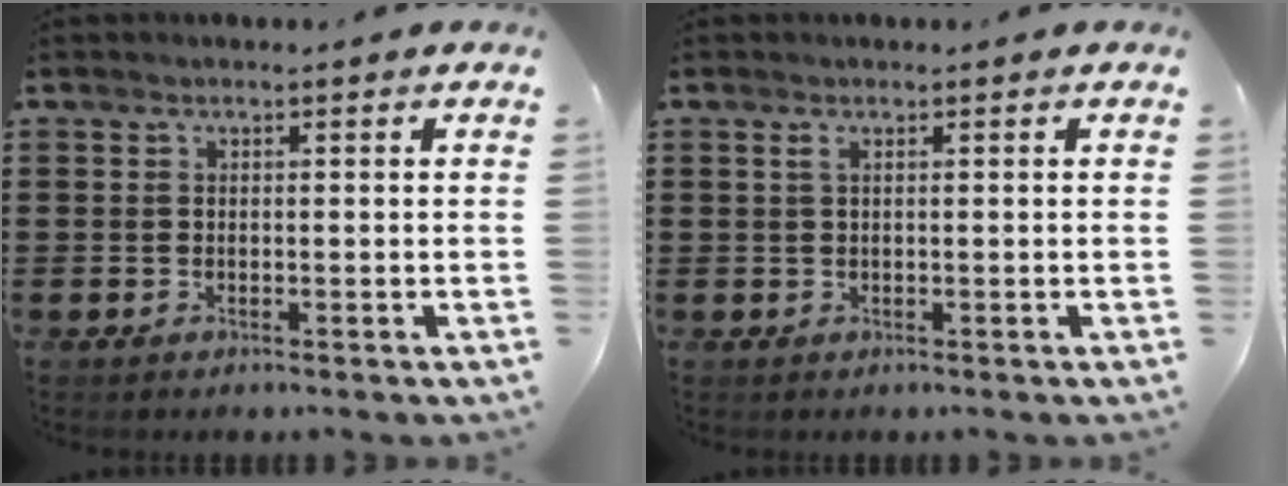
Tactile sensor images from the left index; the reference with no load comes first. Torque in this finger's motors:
{"motor_torque": [1.11, 1.03, 0.12, 0.01]}